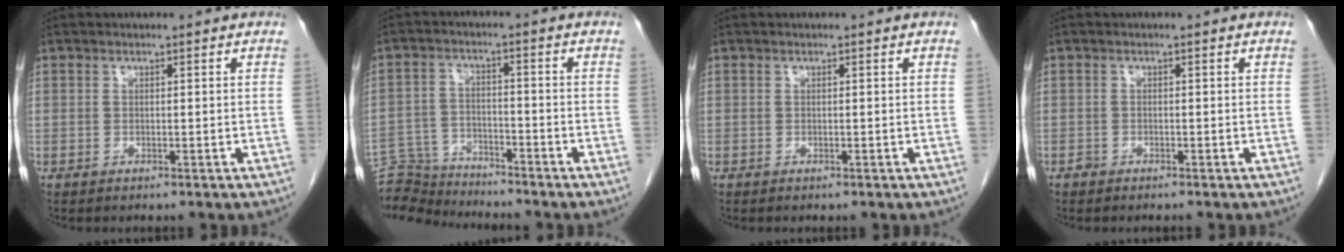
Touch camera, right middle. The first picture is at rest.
{"total": 8.7, "force": [-8.7, 0.5, -0.2], "torque": [-0.003, 0.006, -0.161]}
{"total": 0.0}
{"total": 0.7, "force": [-0.5, 0.4, 0.1], "torque": [-0.004, 0.001, -0.012]}